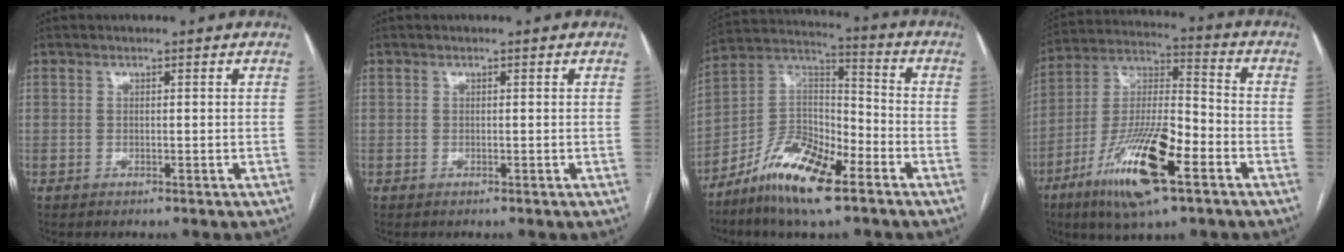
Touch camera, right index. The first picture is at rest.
{"total": 0.0}
{"total": 13.9, "force": [-8.8, 4.1, 9.9], "torque": [-0.192, 0.013, -0.163]}
{"total": 18.0, "force": [-8.8, 3.6, 15.3], "torque": [-0.310, -0.022, -0.154]}